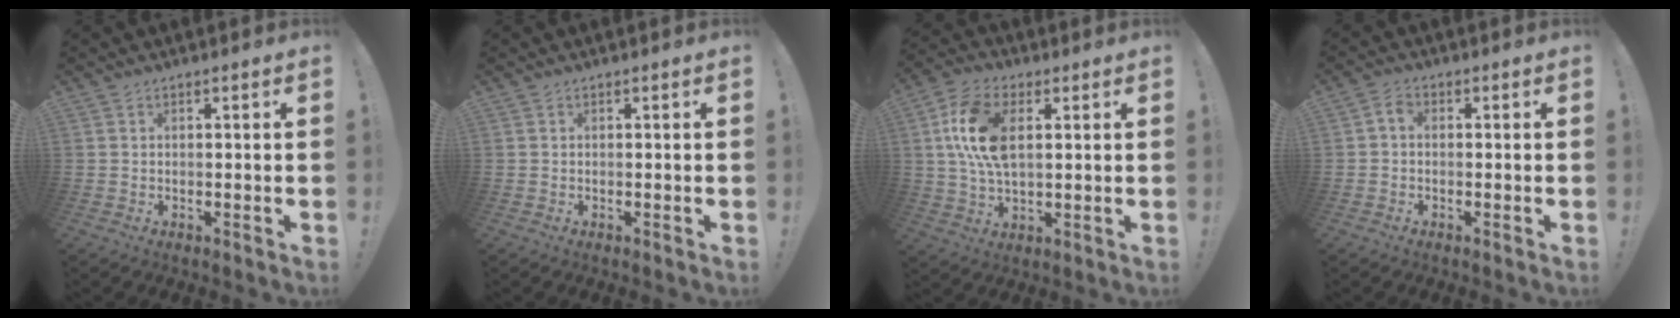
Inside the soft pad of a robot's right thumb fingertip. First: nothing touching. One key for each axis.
{"total": 0.0}
{"total": 14.2, "fx": 3.3, "fy": 8.4, "fz": 11.0, "tx": -0.214, "ty": 0.005, "tz": 0.062}
{"total": 2.3, "fx": -0.5, "fy": 1.5, "fz": 1.7, "tx": -0.033, "ty": 0.008, "tz": -0.009}